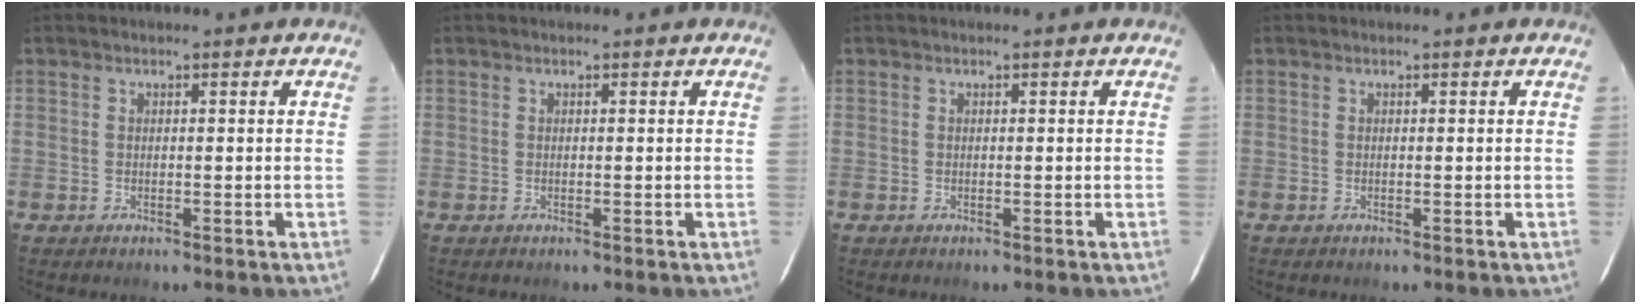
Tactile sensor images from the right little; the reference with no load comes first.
{"total": 0.0}
{"total": 0.0}
{"total": 0.0}